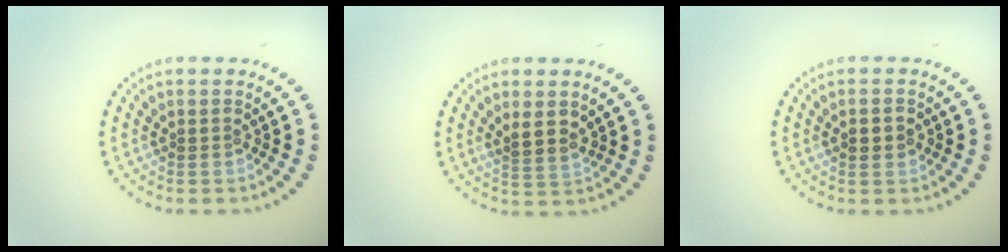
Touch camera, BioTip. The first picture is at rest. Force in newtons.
{"total": 1.7, "press": 1.5, "slide": 0.8}
{"total": 2.2, "press": 2.2, "slide": 0.1}